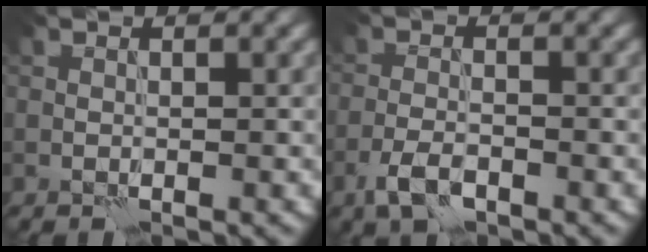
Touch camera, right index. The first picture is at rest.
{"total": 2.8, "force": [-1.8, 1.3, 1.8], "torque": [-0.040, 0.000, -0.041]}